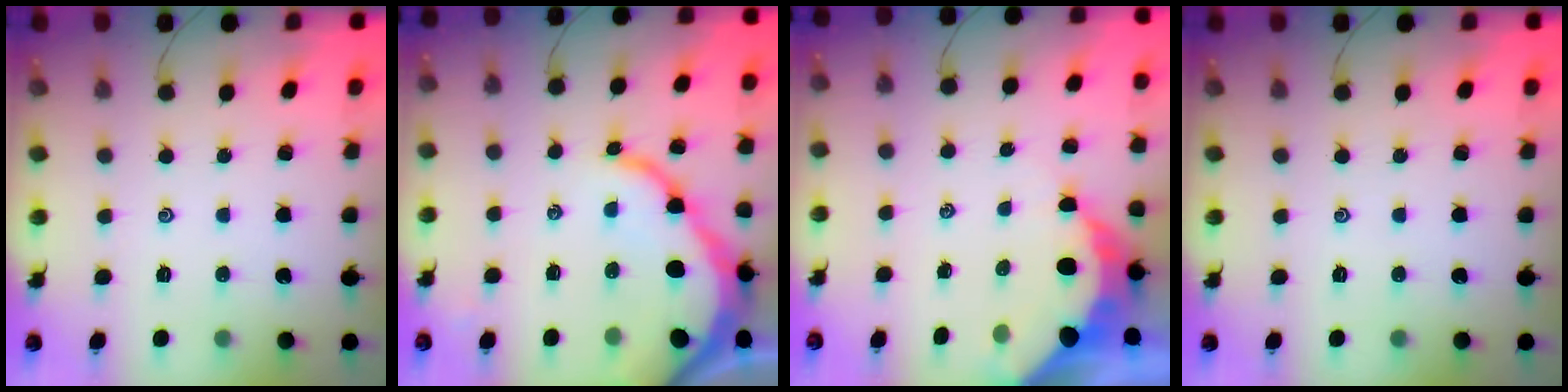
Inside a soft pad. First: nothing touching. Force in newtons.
{"total": 12.2, "press": 12.1, "slide": 1.3}
{"total": 8.0, "press": 8.0, "slide": 0.8}
{"total": 0.0}